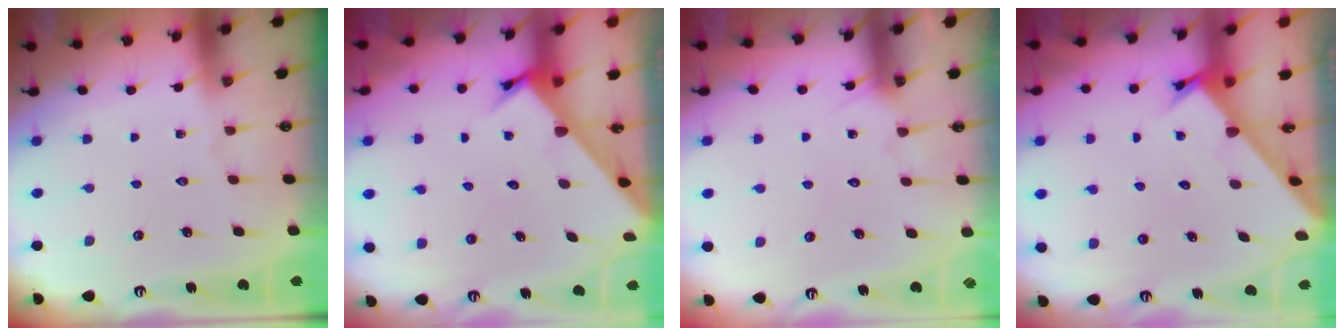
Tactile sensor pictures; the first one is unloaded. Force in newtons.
{"total": 3.5, "press": 3.5, "slide": 0.2}
{"total": 5.5, "press": 5.5, "slide": 0.4}
{"total": 2.2, "press": 2.2, "slide": 0.2}